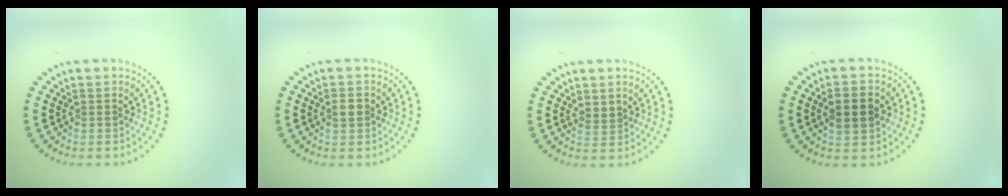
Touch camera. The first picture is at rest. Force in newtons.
{"total": 1.5, "press": 1.4, "slide": 0.3}
{"total": 0.8, "press": 0.8, "slide": 0.3}
{"total": 3.6, "press": 3.6, "slide": 0.2}